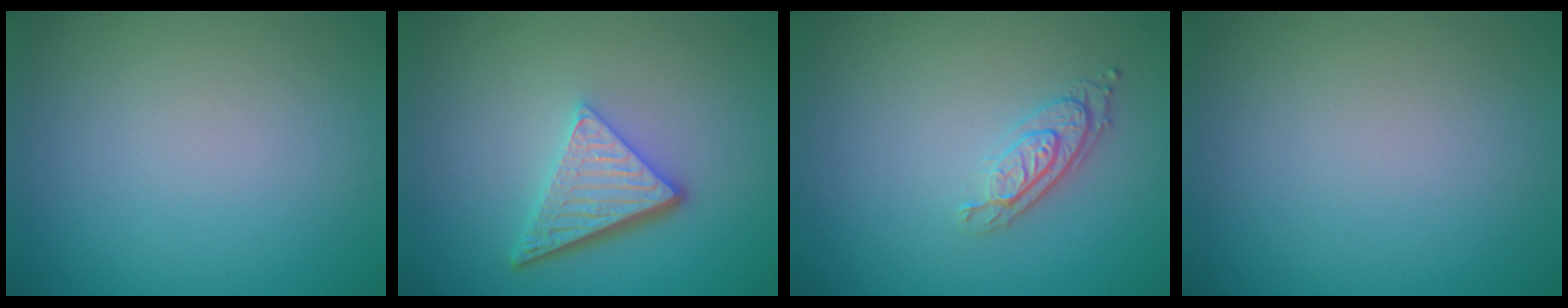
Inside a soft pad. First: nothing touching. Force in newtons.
{"total": 4.8, "press": 3.5, "slide": 3.4}
{"total": 2.9, "press": 2.0, "slide": 2.0}
{"total": 0.0}